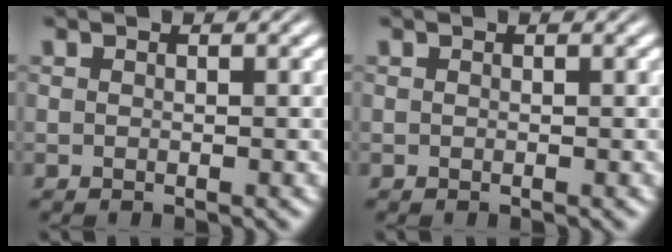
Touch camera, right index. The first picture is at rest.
{"total": 0.0}